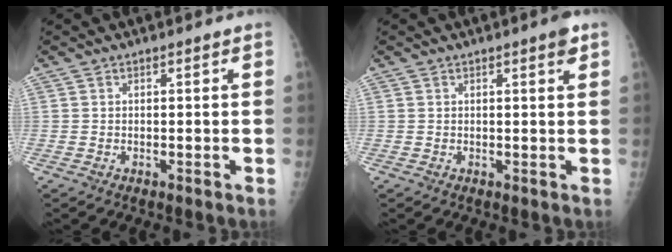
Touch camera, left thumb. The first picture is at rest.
{"total": 2.0, "force": [1.2, 0.3, 1.6], "torque": [-0.023, -0.004, 0.013]}